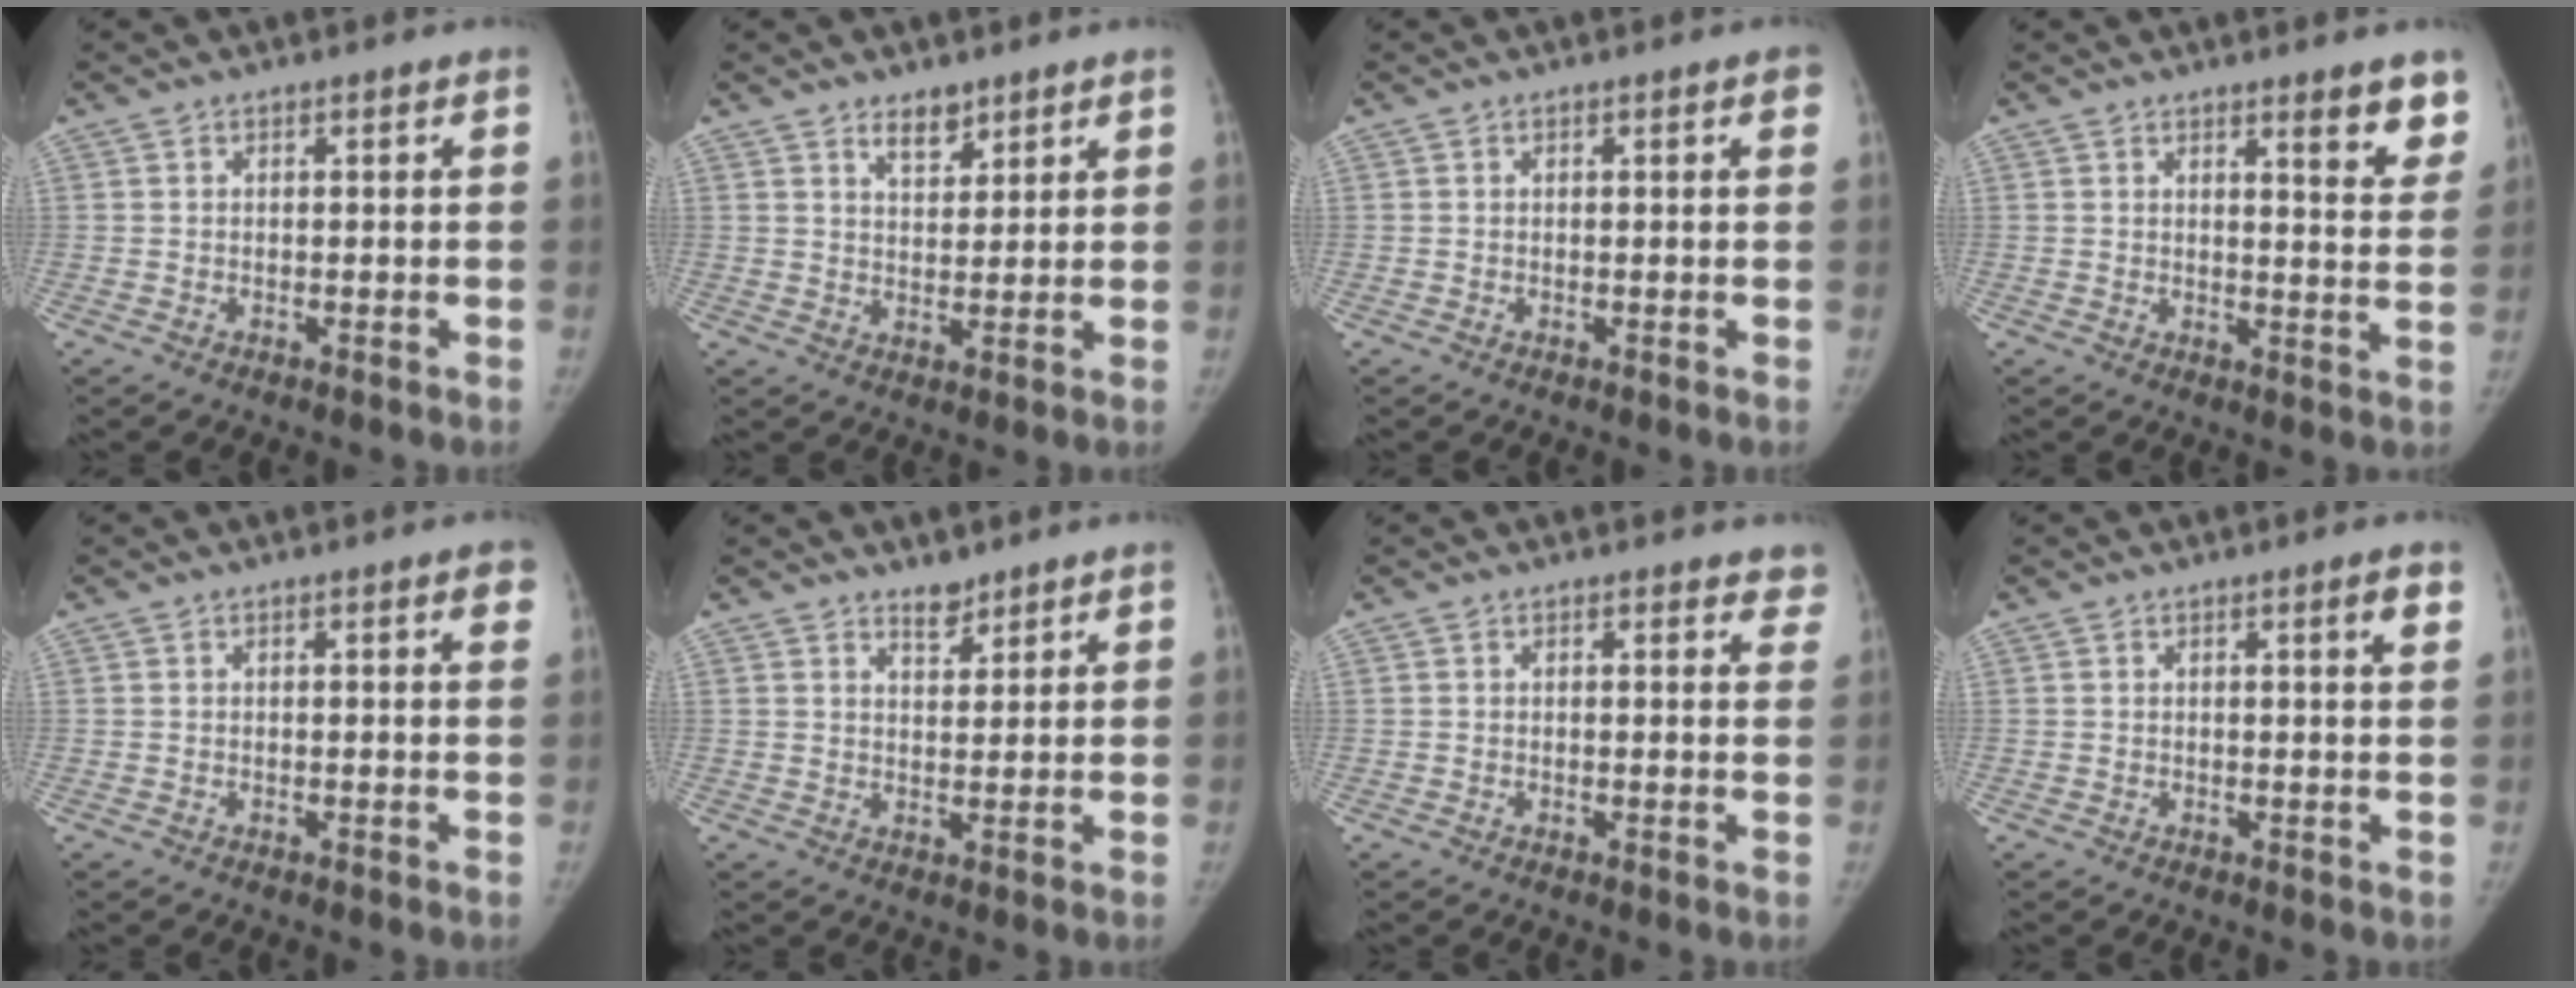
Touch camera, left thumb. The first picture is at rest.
{"total": 4.1, "force": [3.1, 2.1, 1.8], "torque": [-0.010, -0.024, 0.053]}
{"total": 1.2, "force": [0.5, 0.3, 1.0], "torque": [-0.013, 0.001, 0.004]}
{"total": 7.5, "force": [5.0, 1.7, 5.3], "torque": [-0.043, -0.032, 0.061]}
{"total": 2.0, "force": [1.0, 0.5, 1.7], "torque": [-0.013, -0.001, 0.008]}
{"total": 3.0, "force": [2.6, 1.3, 0.9], "torque": [-0.001, -0.021, 0.042]}
{"total": 3.8, "force": [3.2, 1.5, 1.3], "torque": [0.017, -0.012, 0.022]}
{"total": 2.7, "force": [1.5, 0.2, 2.2], "torque": [-0.028, -0.007, 0.019]}